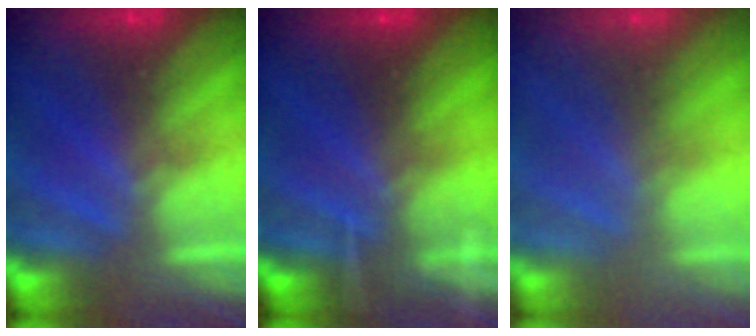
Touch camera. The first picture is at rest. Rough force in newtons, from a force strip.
{"total": 7.8}
{"total": 7.6}